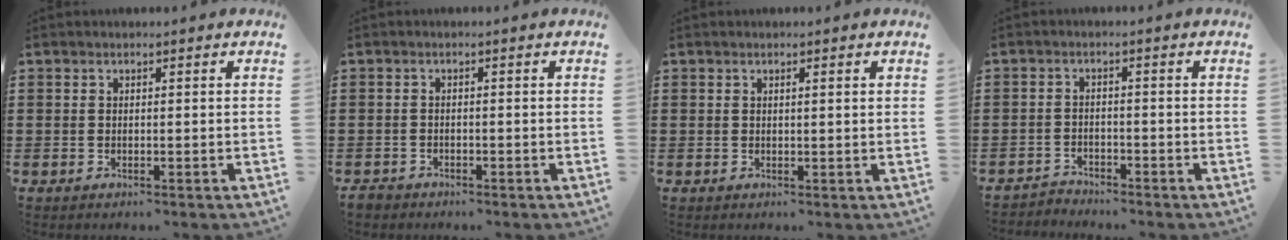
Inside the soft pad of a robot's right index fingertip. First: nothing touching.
{"total": 1.3, "force": [-1.2, 0.6, 0.0], "torque": [-0.012, 0.000, -0.029]}
{"total": 0.7, "force": [0.3, 0.0, 0.7], "torque": [-0.012, 0.001, 0.005]}
{"total": 2.2, "force": [-2.2, 0.3, -0.2], "torque": [-0.004, 0.003, -0.049]}